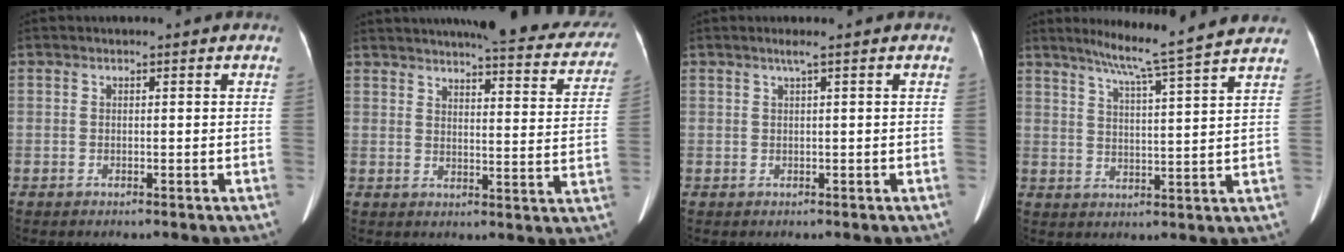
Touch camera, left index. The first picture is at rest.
{"total": 22.4, "force": [19.6, 4.0, 10.2], "torque": [-0.121, -0.024, 0.220]}
{"total": 1.1, "force": [0.5, -0.3, 0.9], "torque": [-0.026, 0.003, 0.016]}
{"total": 12.5, "force": [10.6, -1.8, 6.3], "torque": [-0.107, -0.003, 0.141]}